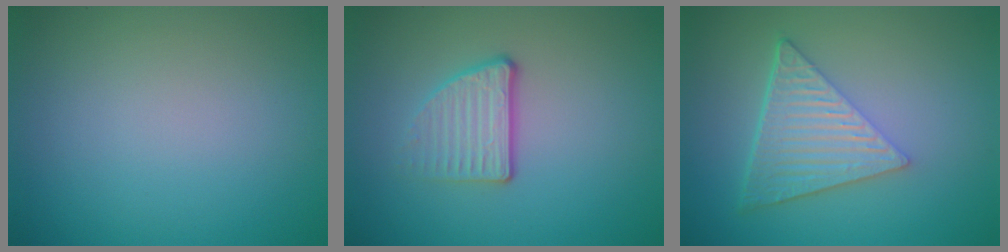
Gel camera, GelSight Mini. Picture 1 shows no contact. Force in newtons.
{"total": 3.0, "press": 2.3, "slide": 1.9}
{"total": 6.4, "press": 4.4, "slide": 4.6}